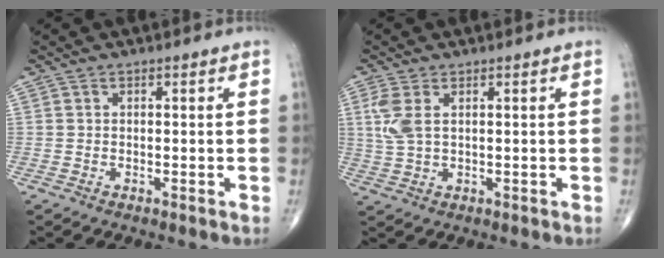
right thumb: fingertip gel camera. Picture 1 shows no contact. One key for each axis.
{"total": 4.6, "fx": 1.4, "fy": 2.2, "fz": 3.8, "tx": -0.100, "ty": 0.003, "tz": 0.035}